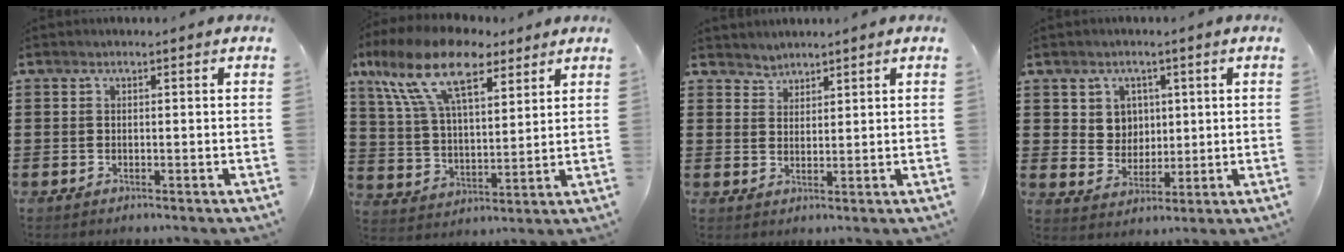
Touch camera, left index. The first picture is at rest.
{"total": 13.9, "force": [8.9, 5.6, 9.0], "torque": [-0.193, -0.007, 0.163]}
{"total": 2.0, "force": [1.9, 0.6, -0.6], "torque": [0.003, 0.000, 0.037]}
{"total": 4.6, "force": [1.8, 4.1, 0.9], "torque": [-0.030, 0.007, 0.032]}